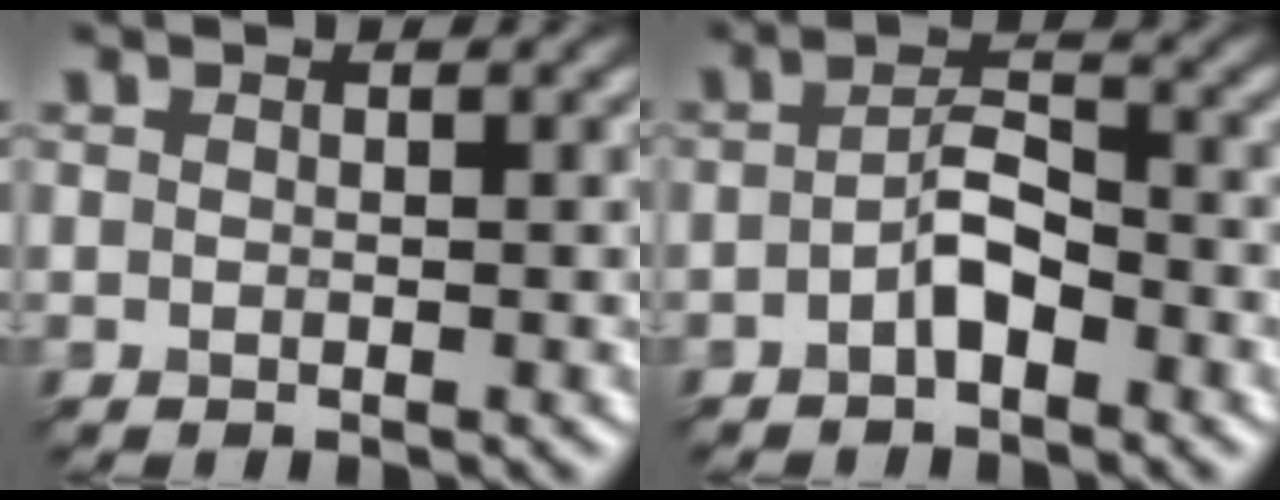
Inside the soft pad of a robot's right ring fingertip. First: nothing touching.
{"total": 2.2, "force": [-1.5, 0.3, 1.5], "torque": [-0.042, 0.013, -0.020]}